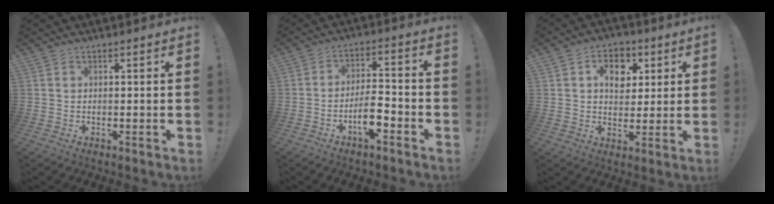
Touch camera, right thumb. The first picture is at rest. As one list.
[{"total": 8.4, "force": [-4.1, 2.9, 6.7], "torque": [-0.117, 0.017, -0.071]}, {"total": 9.3, "force": [3.2, 6.9, 5.4], "torque": [-0.063, -0.008, 0.056]}]